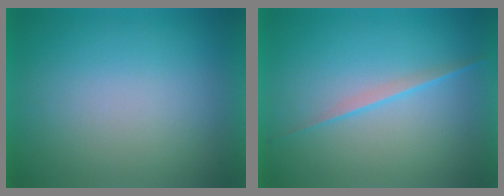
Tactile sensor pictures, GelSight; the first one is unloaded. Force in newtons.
{"total": 2.1}